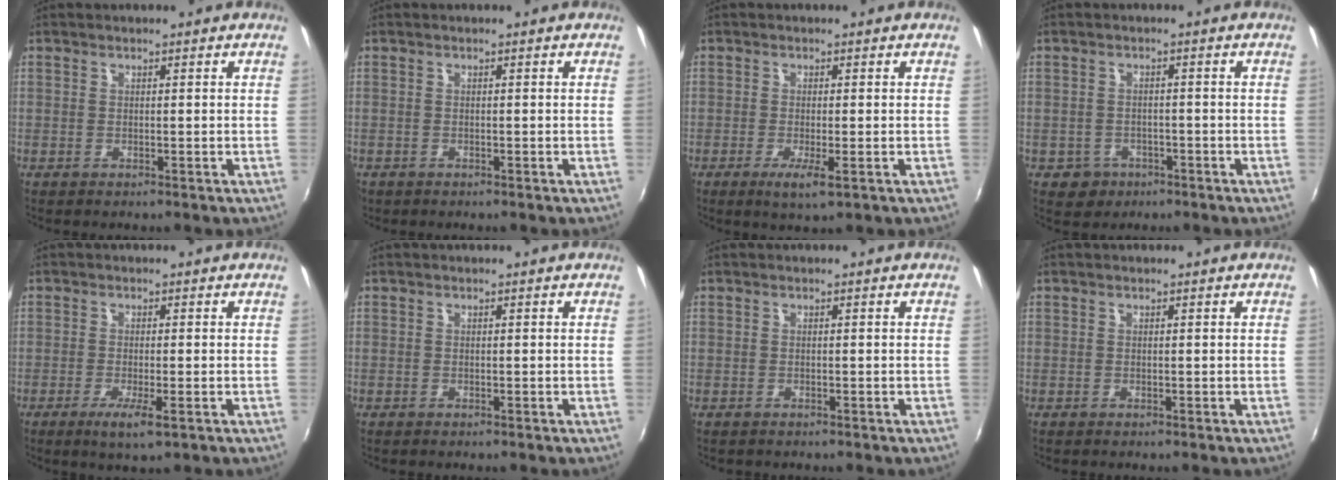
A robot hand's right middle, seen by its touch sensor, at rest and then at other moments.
{"total": 0.8, "force": [-0.6, 0.6, 0.1], "torque": [-0.006, -0.003, -0.011]}
{"total": 3.5, "force": [-1.3, 0.2, 3.3], "torque": [-0.068, -0.014, -0.025]}
{"total": 4.2, "force": [-1.9, 3.6, 1.0], "torque": [-0.032, 0.001, -0.024]}
{"total": 4.1, "force": [-1.8, 0.2, 3.7], "torque": [-0.077, -0.014, -0.033]}
{"total": 0.0}
{"total": 0.0}
{"total": 0.0}